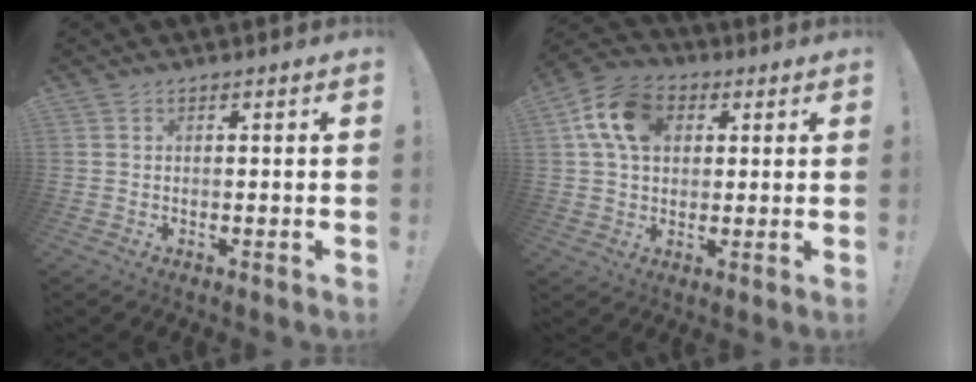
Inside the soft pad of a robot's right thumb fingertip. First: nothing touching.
{"total": 13.4, "force": [4.1, 9.6, 8.4], "torque": [-0.148, 0.008, 0.080]}